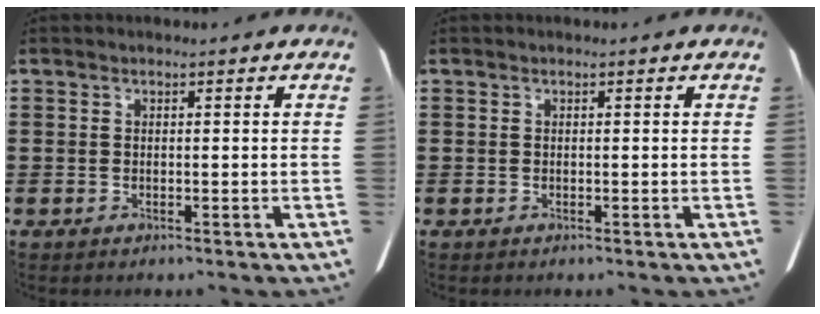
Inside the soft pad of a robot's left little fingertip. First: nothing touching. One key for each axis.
{"total": 0.0}